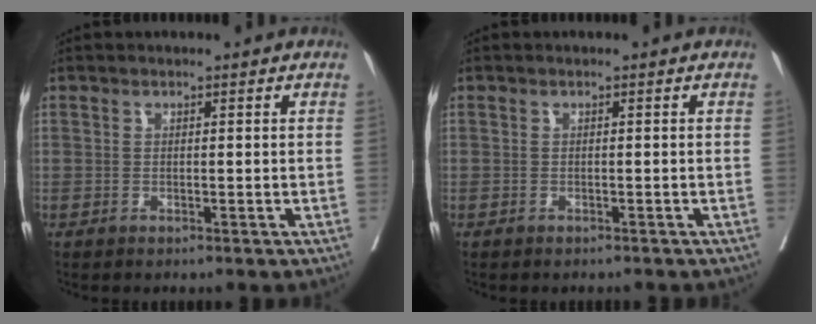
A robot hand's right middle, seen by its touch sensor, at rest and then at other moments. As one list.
[{"total": 1.2, "force": [-1.1, 0.3, 0.3], "torque": [-0.013, -0.004, -0.017]}]